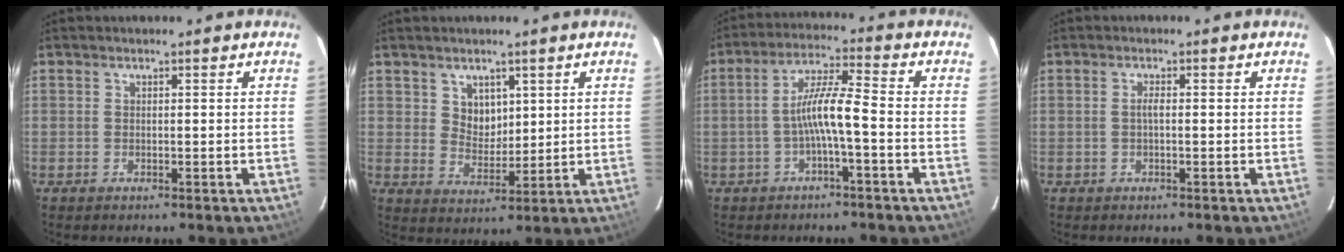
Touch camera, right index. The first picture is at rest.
{"total": 5.0, "force": [2.4, 3.9, 2.0], "torque": [-0.028, 0.002, 0.051]}
{"total": 6.6, "force": [-2.2, 0.2, 6.3], "torque": [-0.132, 0.014, -0.038]}
{"total": 1.2, "force": [-0.1, 0.2, 1.1], "torque": [-0.022, 0.004, -0.004]}